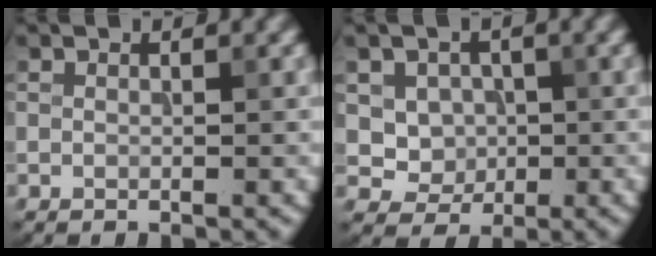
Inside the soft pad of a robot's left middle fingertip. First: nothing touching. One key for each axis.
{"total": 3.6, "fx": 0.6, "fy": 3.2, "fz": 1.5, "tx": -0.032, "ty": -0.009, "tz": 0.018}